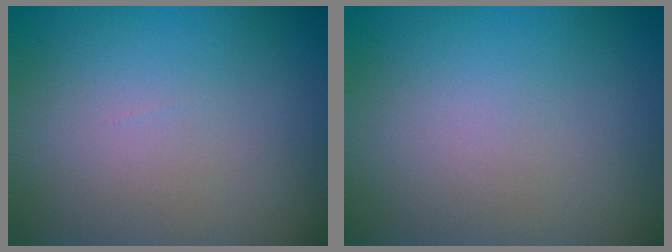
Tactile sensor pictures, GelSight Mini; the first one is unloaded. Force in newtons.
{"total": 0.0}